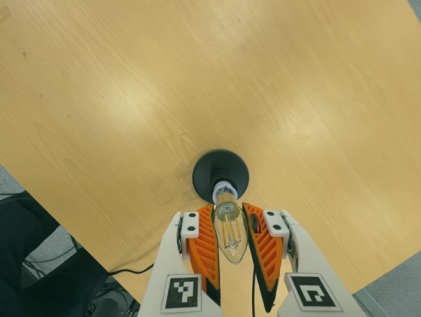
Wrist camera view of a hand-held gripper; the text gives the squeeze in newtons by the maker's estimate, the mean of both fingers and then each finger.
{"total": 21.8, "left": 23.6, "right": 20.0}